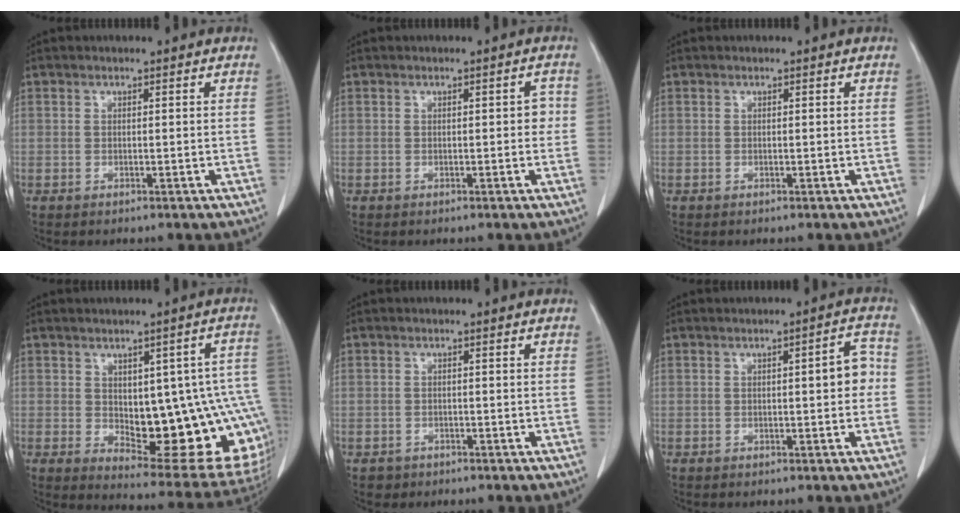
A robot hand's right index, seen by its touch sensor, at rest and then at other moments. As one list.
[{"total": 1.6, "force": [-0.1, 0.9, 1.3], "torque": [-0.008, 0.010, -0.002]}, {"total": 0.0}, {"total": 19.8, "force": [-2.0, 6.9, 18.5], "torque": [-0.162, 0.016, 0.005]}, {"total": 1.5, "force": [-0.9, 1.2, -0.1], "torque": [-0.005, 0.005, -0.015]}, {"total": 3.9, "force": [-0.1, 1.1, 3.7], "torque": [-0.041, 0.013, -0.005]}]